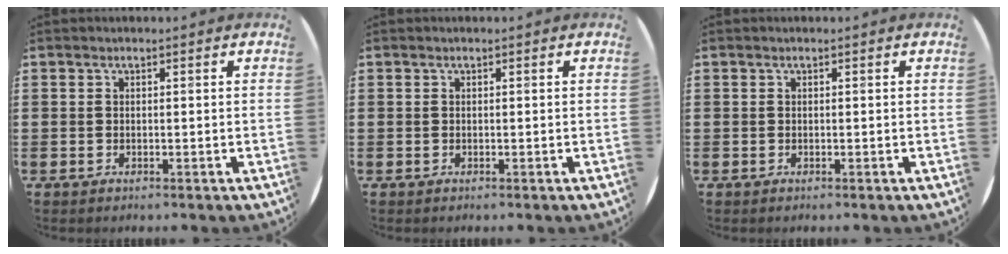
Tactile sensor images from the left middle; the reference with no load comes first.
{"total": 0.0}
{"total": 0.0}